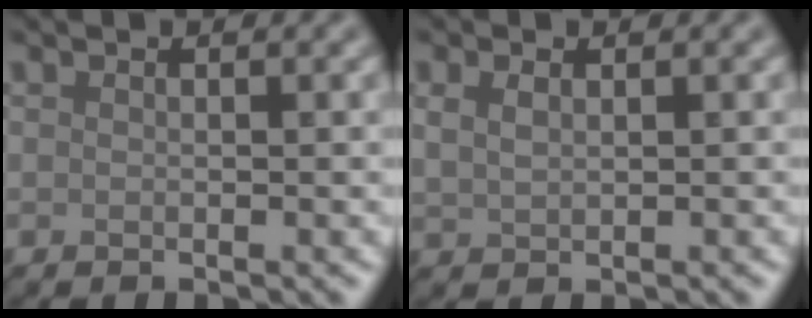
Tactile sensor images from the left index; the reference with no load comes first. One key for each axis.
{"total": 1.6, "fx": 0.8, "fy": 0.8, "fz": 1.1, "tx": -0.027, "ty": 0.002, "tz": 0.019}